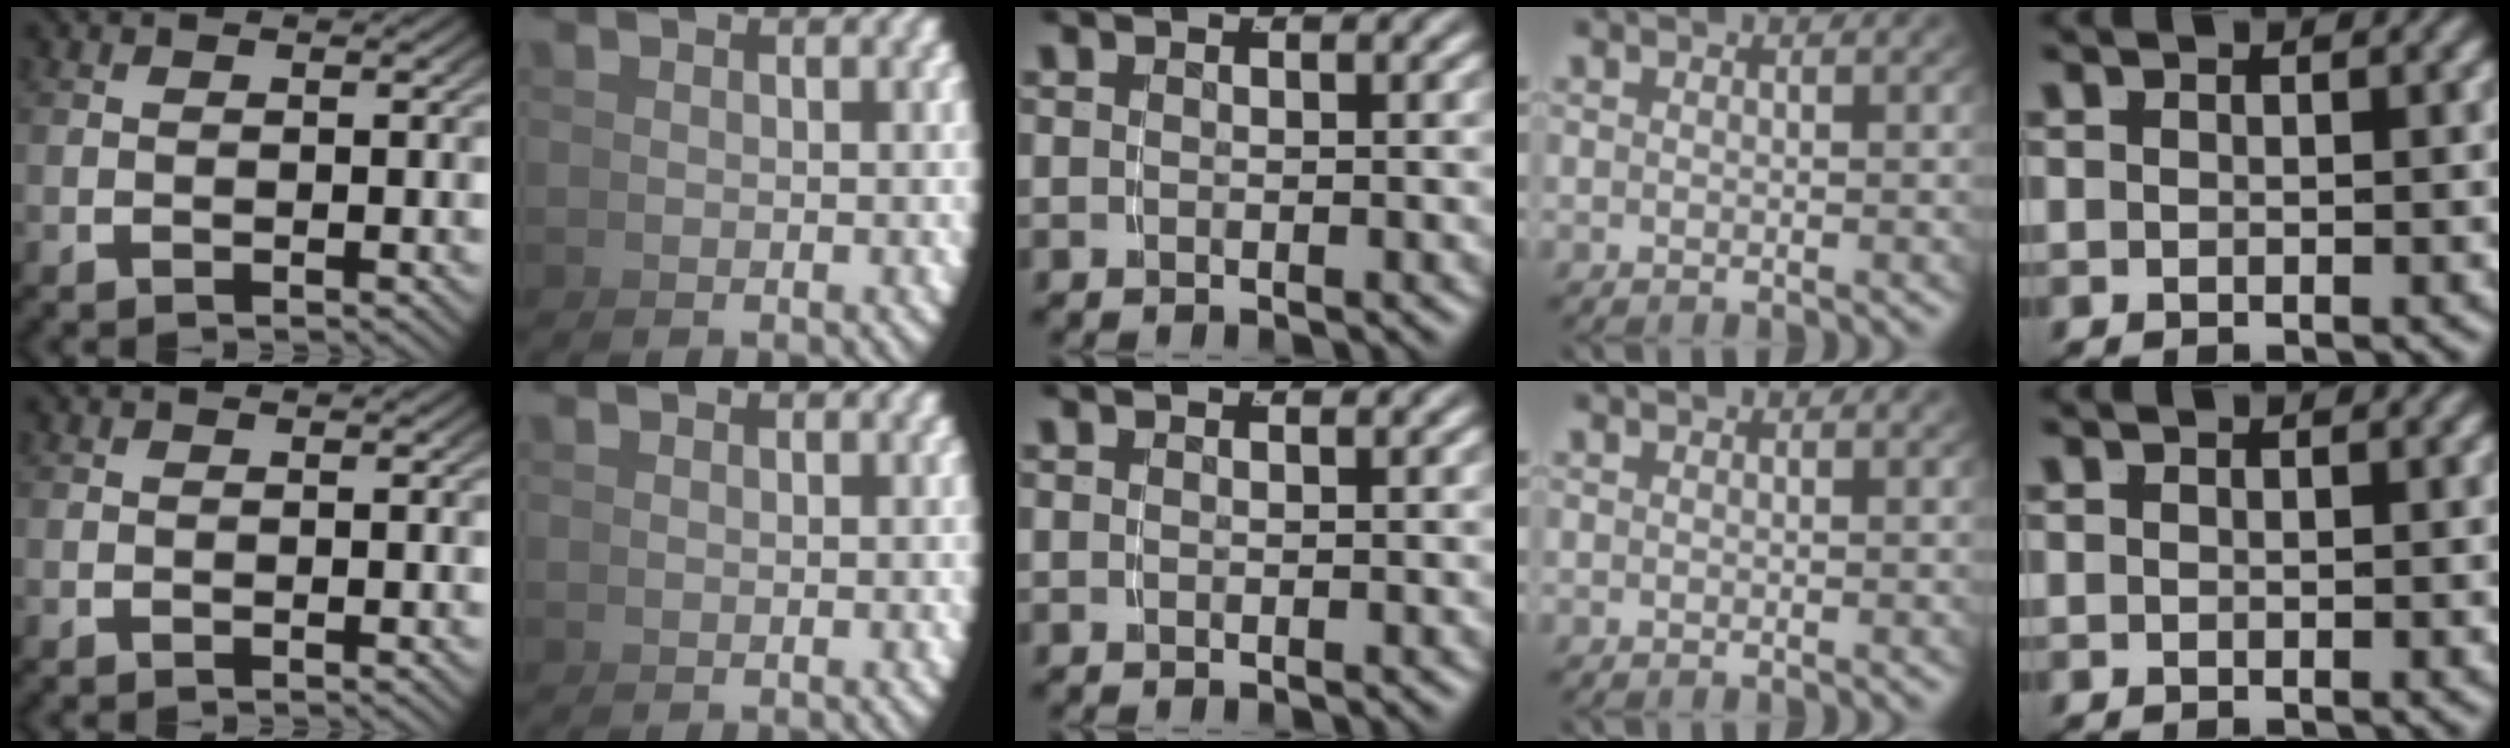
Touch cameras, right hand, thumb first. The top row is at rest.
{}